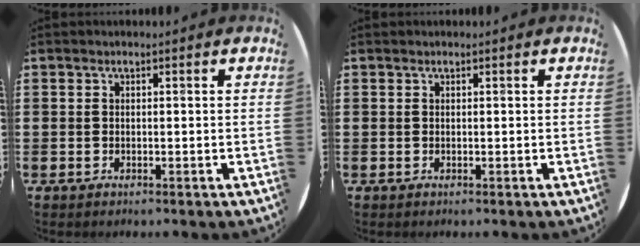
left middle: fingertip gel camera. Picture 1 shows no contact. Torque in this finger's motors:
{"motor_torque": [-0.33, 0.00, -0.05, 0.00]}